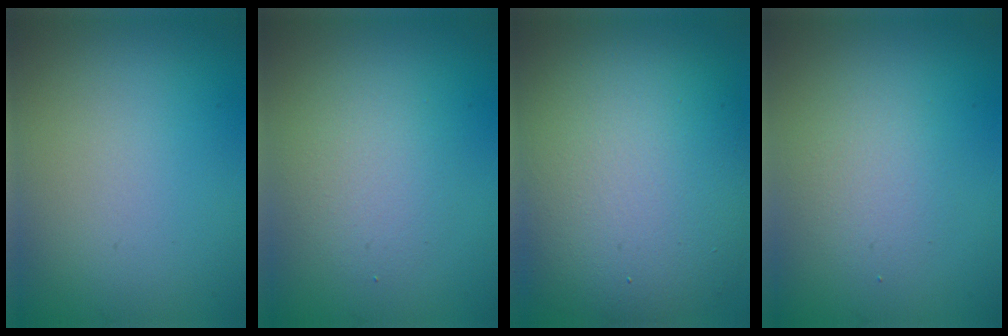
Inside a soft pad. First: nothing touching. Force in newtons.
{"total": 2.6, "press": 2.6, "slide": 0.1}
{"total": 13.0, "press": 12.9, "slide": 0.9}
{"total": 2.2, "press": 2.2, "slide": 0.2}